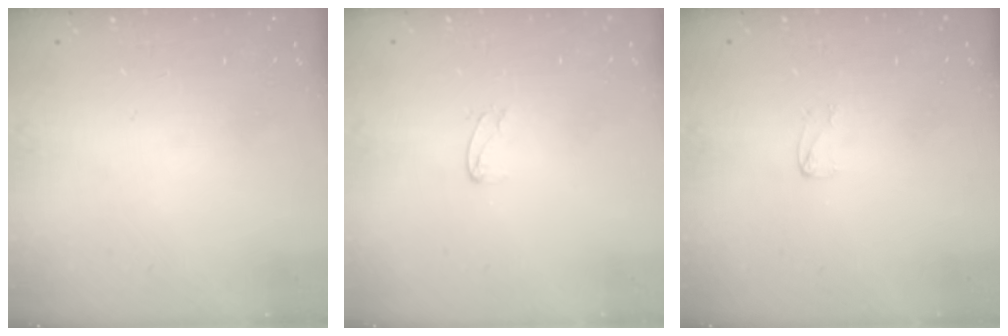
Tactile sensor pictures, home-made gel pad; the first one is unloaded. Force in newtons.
{"total": 3.6, "press": 3.6, "slide": 0.3}
{"total": 3.0, "press": 3.0, "slide": 0.3}